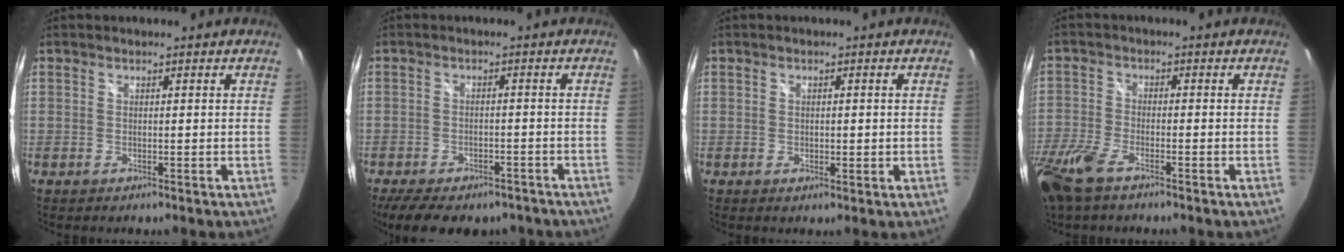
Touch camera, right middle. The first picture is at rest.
{"total": 13.5, "force": [-10.4, 5.7, 6.5], "torque": [-0.137, -0.021, -0.145]}
{"total": 1.5, "force": [-0.1, 0.9, 1.2], "torque": [-0.015, 0.001, -0.001]}
{"total": 10.8, "force": [-7.0, 4.2, 7.0], "torque": [-0.177, -0.033, -0.145]}